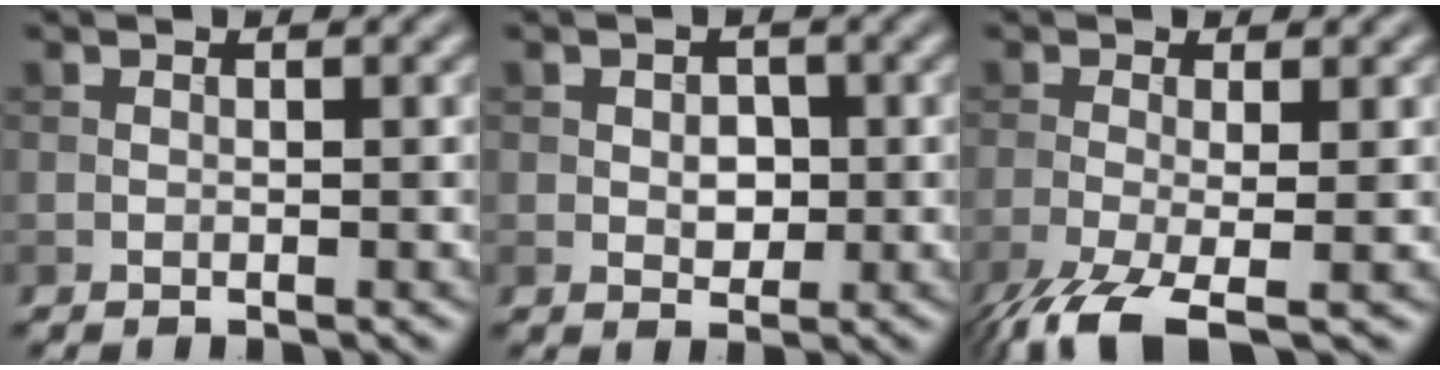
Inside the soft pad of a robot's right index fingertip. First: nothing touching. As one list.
[{"total": 2.2, "force": [0.0, 1.6, 1.5], "torque": [-0.023, -0.002, 0.002]}, {"total": 7.2, "force": [-3.9, 2.2, 5.6], "torque": [-0.120, -0.024, -0.074]}]